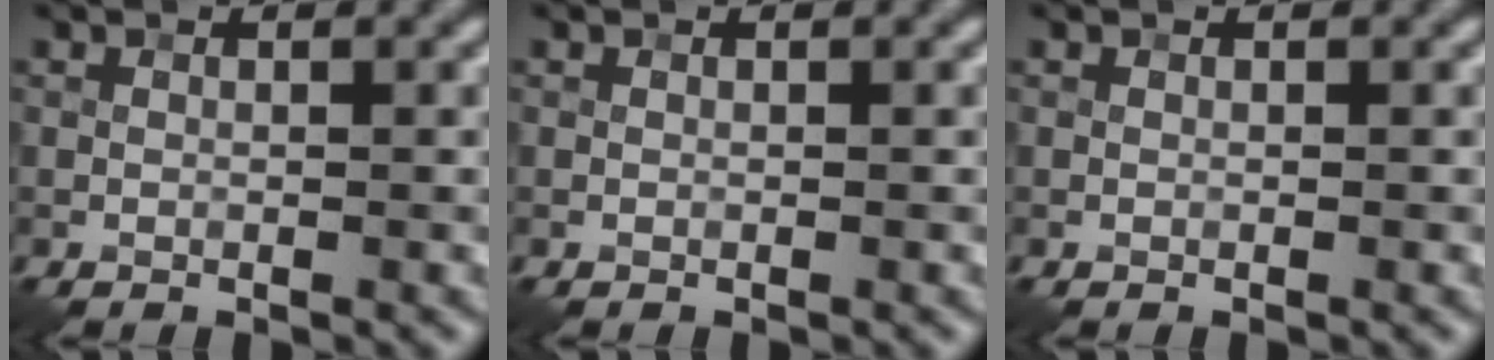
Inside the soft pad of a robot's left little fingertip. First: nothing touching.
{"total": 0.0}
{"total": 0.0}